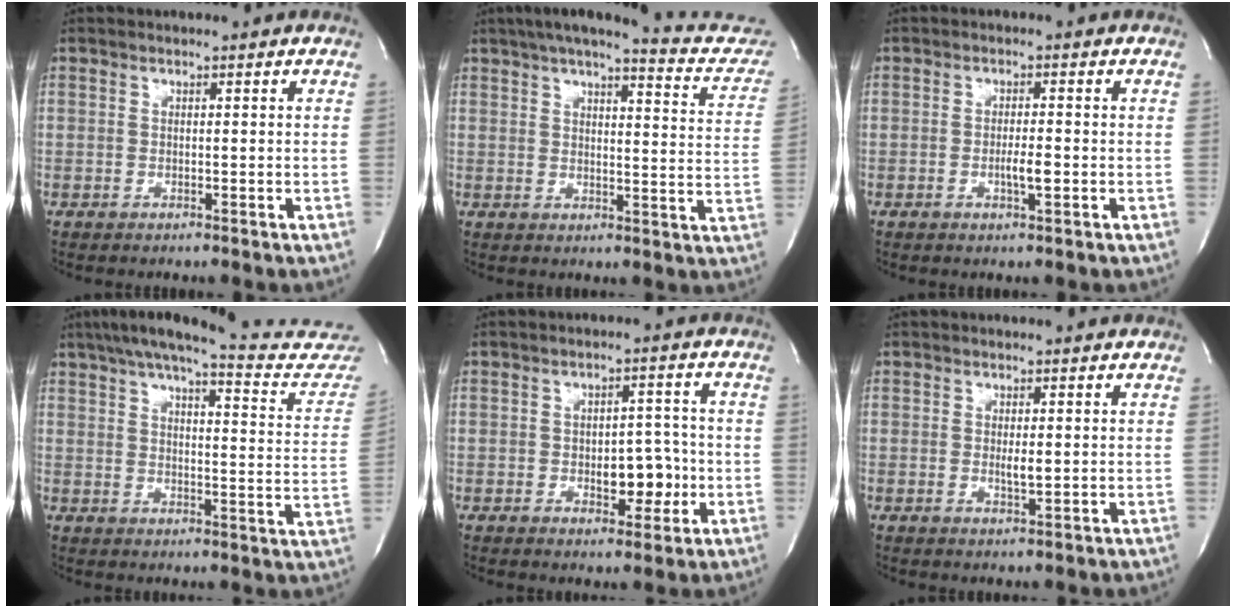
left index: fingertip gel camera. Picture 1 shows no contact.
{"total": 17.4, "force": [14.6, 2.7, 8.9], "torque": [-0.114, -0.008, 0.166]}
{"total": 2.9, "force": [-1.4, 0.3, 2.5], "torque": [-0.046, -0.007, -0.023]}
{"total": 24.2, "force": [21.6, 2.9, 10.4], "torque": [-0.144, -0.046, 0.256]}
{"total": 5.7, "force": [-1.9, 3.0, 4.4], "torque": [-0.051, 0.003, -0.023]}
{"total": 1.8, "force": [-0.5, 0.4, 1.7], "torque": [-0.031, -0.009, -0.007]}